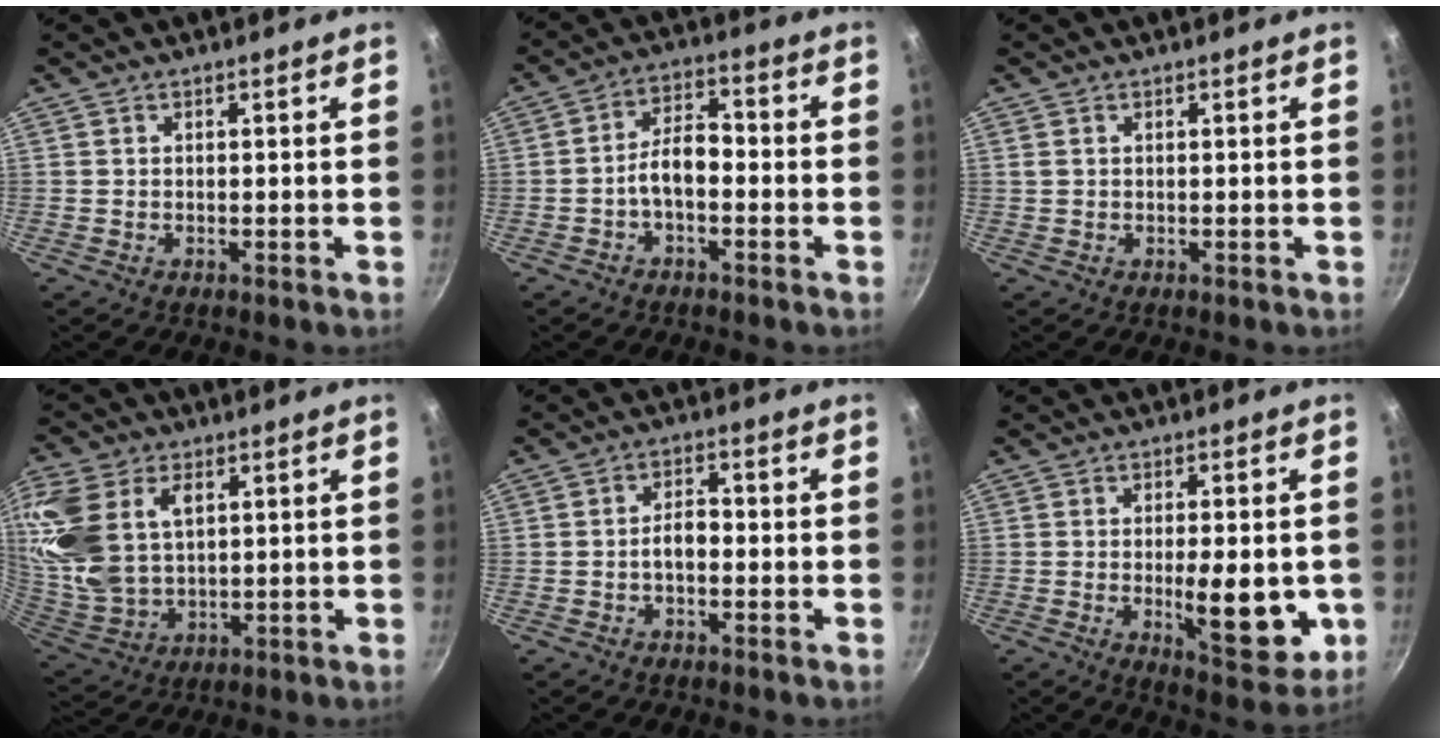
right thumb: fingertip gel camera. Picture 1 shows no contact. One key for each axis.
{"total": 6.6, "fx": -1.7, "fy": 3.6, "fz": 5.3, "tx": -0.086, "ty": 0.034, "tz": -0.038}
{"total": 0.7, "fx": 0.3, "fy": 0.5, "fz": 0.4, "tx": -0.009, "ty": 0.006, "tz": 0.009}
{"total": 19.5, "fx": 5.4, "fy": 12.4, "fz": 14.1, "tx": -0.328, "ty": -0.005, "tz": 0.111}
{"total": 3.6, "fx": -0.9, "fy": 2.0, "fz": 2.8, "tx": -0.039, "ty": 0.018, "tz": -0.020}
{"total": 12.4, "fx": -2.2, "fy": 4.8, "fz": 11.3, "tx": -0.136, "ty": -0.019, "tz": -0.022}